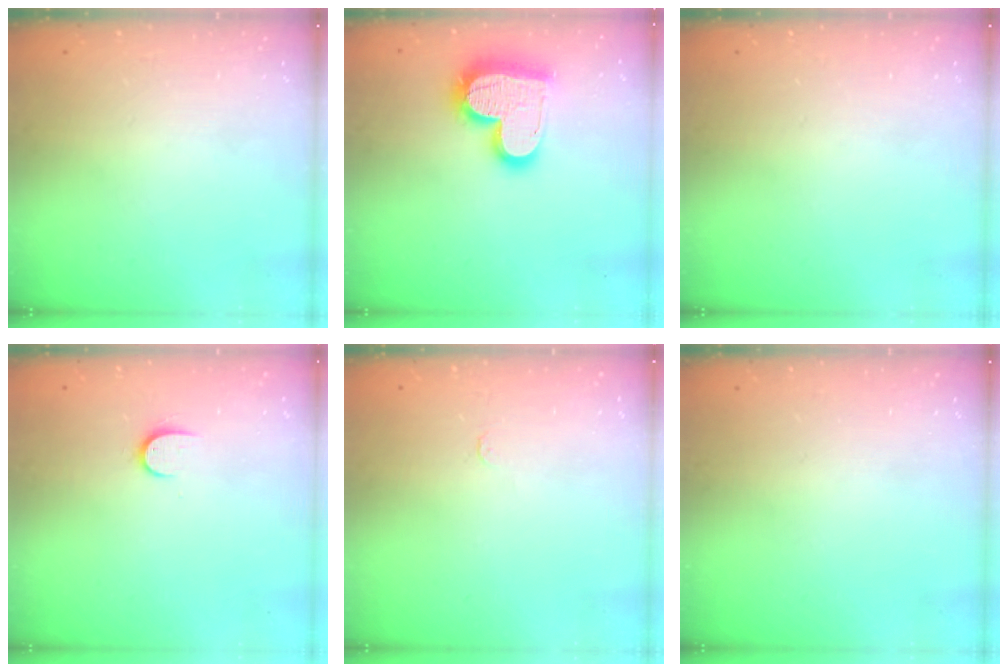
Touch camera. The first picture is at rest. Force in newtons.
{"total": 17.6, "press": 17.5, "slide": 1.5}
{"total": 0.0}
{"total": 6.3, "press": 6.3, "slide": 0.6}
{"total": 1.7, "press": 1.7, "slide": 0.2}
{"total": 0.0}